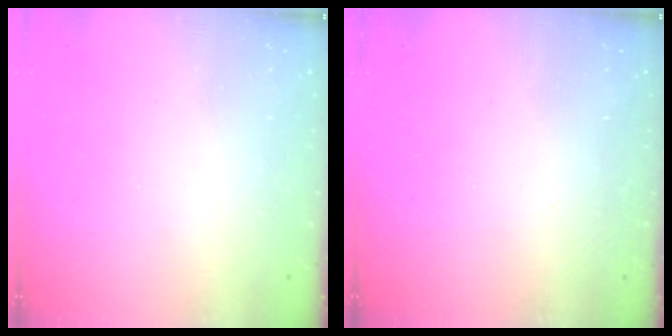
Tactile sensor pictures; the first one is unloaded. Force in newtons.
{"total": 0.0}